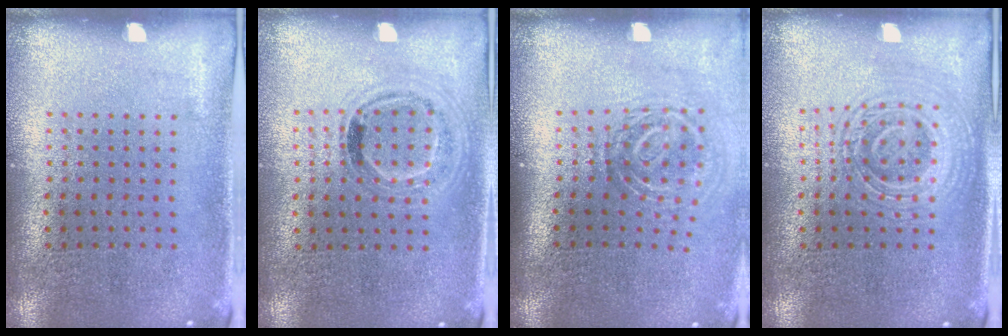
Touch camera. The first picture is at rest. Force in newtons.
{"total": 0.9, "press": 0.9, "slide": 0.3}
{"total": 1.8, "press": 1.2, "slide": 1.4}
{"total": 1.8, "press": 1.8, "slide": 0.4}